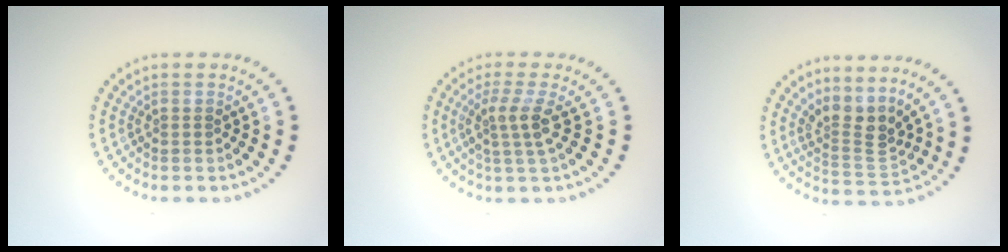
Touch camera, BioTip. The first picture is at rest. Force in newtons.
{"total": 2.7, "press": 2.0, "slide": 1.8}
{"total": 3.2, "press": 2.4, "slide": 2.1}